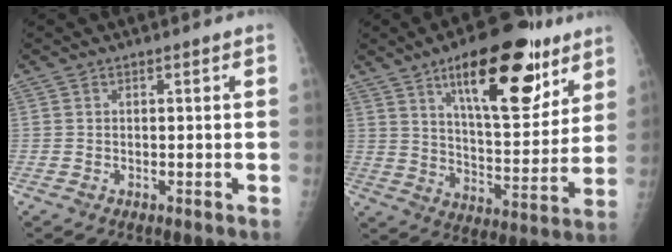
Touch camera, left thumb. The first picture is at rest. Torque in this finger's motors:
{"motor_torque": [2.13, 1.93, 1.42, -1.06, 0.41]}